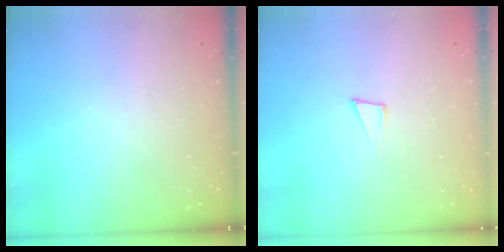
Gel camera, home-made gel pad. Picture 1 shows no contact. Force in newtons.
{"total": 4.8, "press": 3.6, "slide": 3.2}